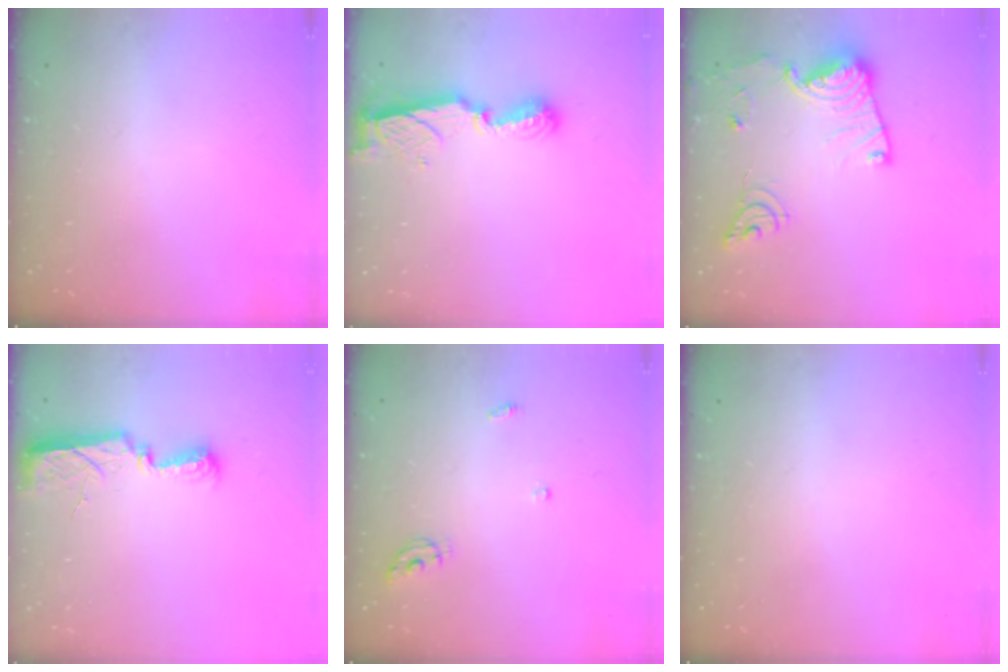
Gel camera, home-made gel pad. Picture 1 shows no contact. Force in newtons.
{"total": 8.4, "press": 8.4, "slide": 0.8}
{"total": 18.4, "press": 18.3, "slide": 1.9}
{"total": 10.7, "press": 9.0, "slide": 5.8}
{"total": 5.2, "press": 5.2, "slide": 0.4}
{"total": 0.0}